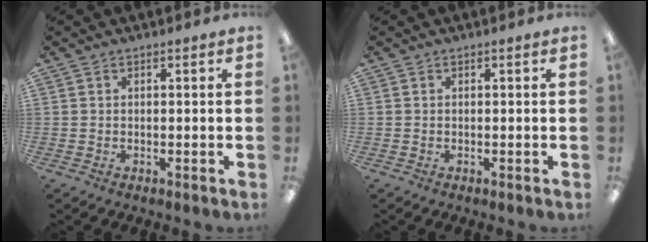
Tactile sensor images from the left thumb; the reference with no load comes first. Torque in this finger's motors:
{"motor_torque": [0.00, 0.00, 0.06, 0.05, 0.00]}